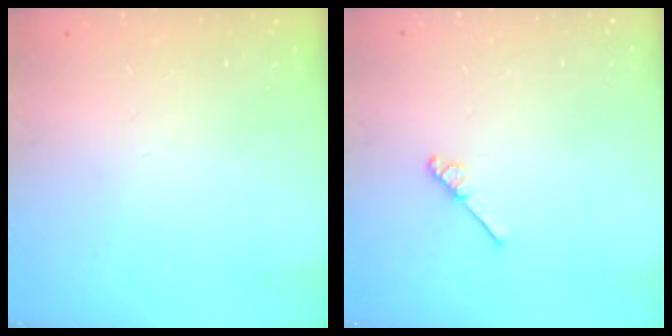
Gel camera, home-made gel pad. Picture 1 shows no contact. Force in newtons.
{"total": 3.0, "press": 2.9, "slide": 0.5}